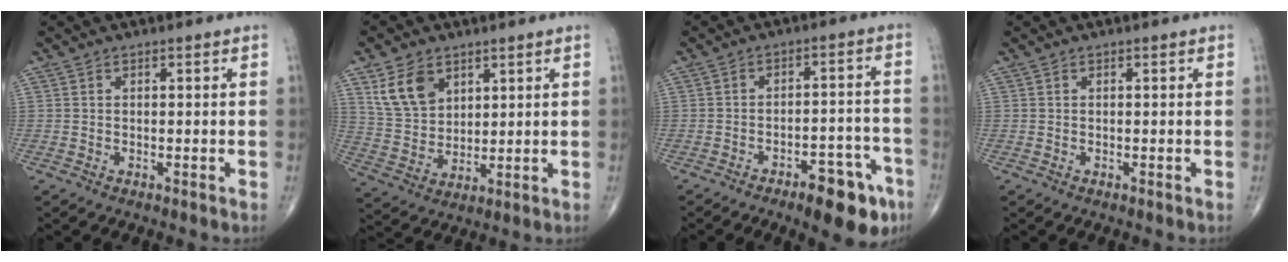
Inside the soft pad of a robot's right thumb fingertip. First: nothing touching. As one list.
[{"total": 9.7, "force": [5.0, 6.6, 5.2], "torque": [-0.081, -0.021, 0.107]}, {"total": 11.3, "force": [-6.8, 4.2, 8.0], "torque": [-0.085, 0.045, -0.089]}, {"total": 0.0}]